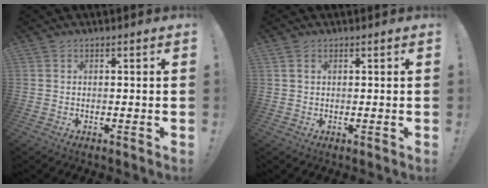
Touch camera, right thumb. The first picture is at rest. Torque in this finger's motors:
{"motor_torque": [-0.20, -0.17, -0.28, 0.19, 0.08]}